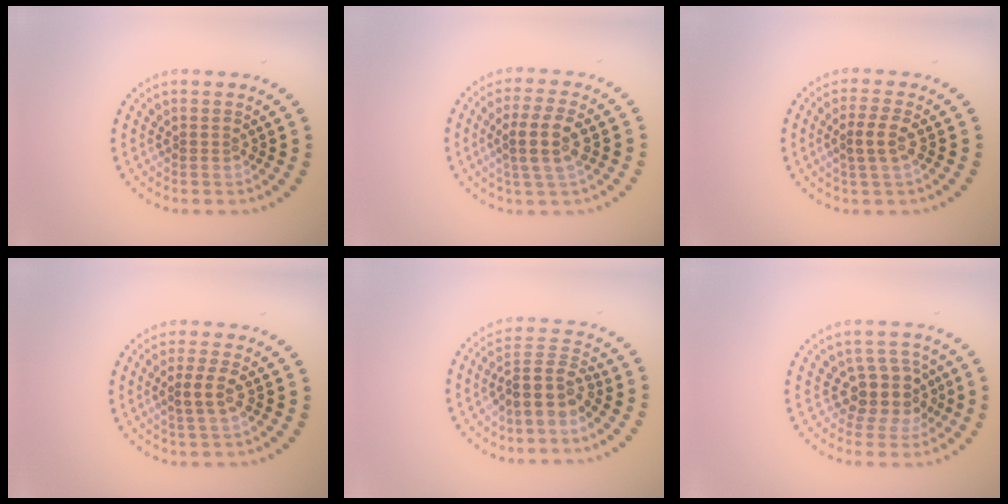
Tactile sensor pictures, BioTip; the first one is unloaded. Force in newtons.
{"total": 4.0, "press": 3.7, "slide": 1.4}
{"total": 2.2, "press": 2.0, "slide": 0.9}
{"total": 2.2, "press": 2.0, "slide": 0.9}
{"total": 3.8, "press": 3.0, "slide": 2.3}
{"total": 3.8, "press": 3.1, "slide": 2.2}